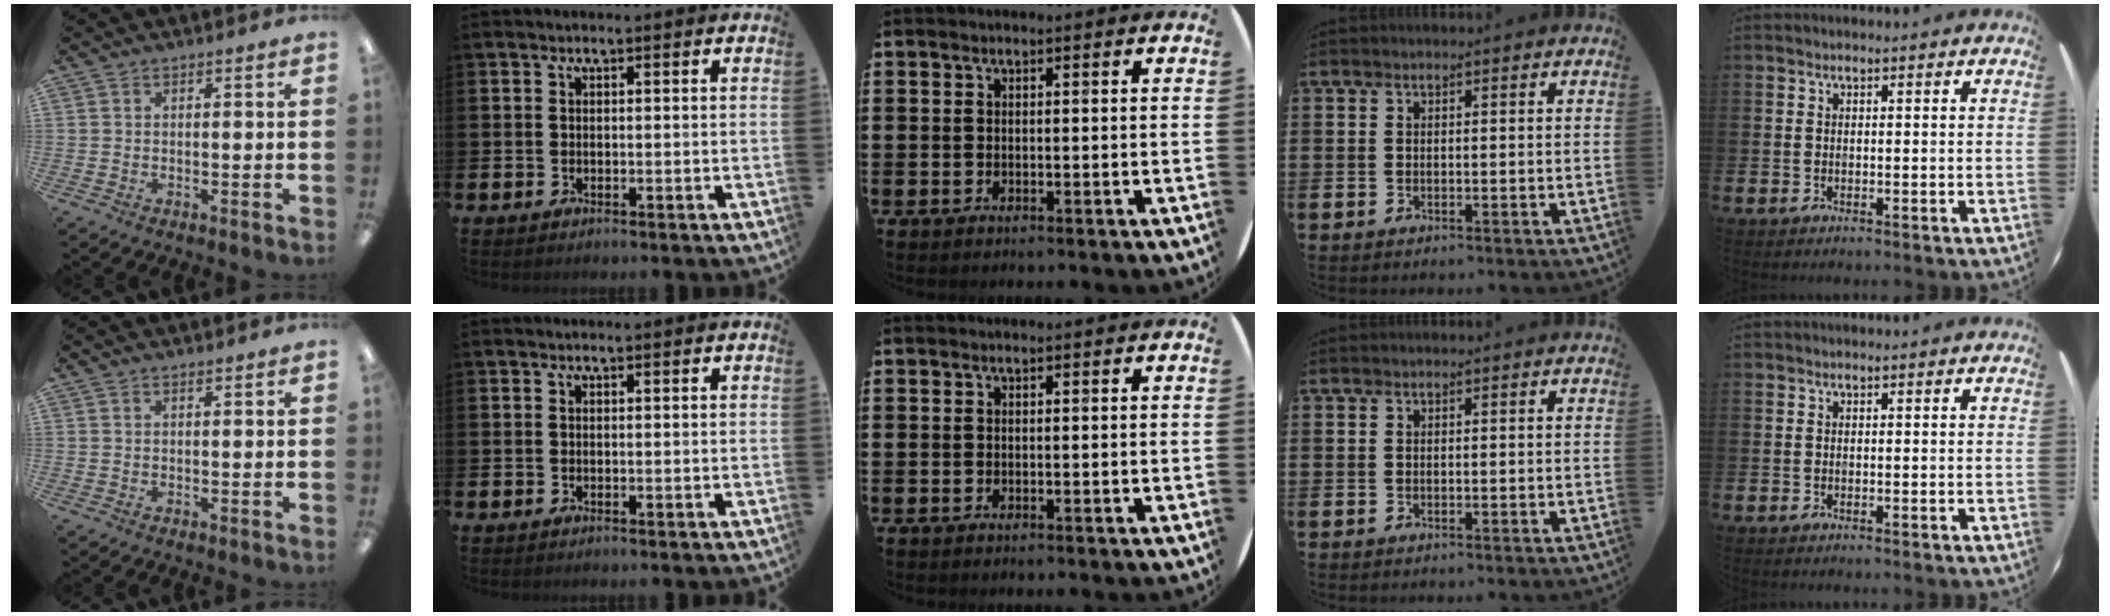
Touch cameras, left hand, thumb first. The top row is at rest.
{"thumb": {"total": 0.6, "force": [0.6, 0.1, 0.1], "torque": [-0.004, 0.000, 0.011]}}